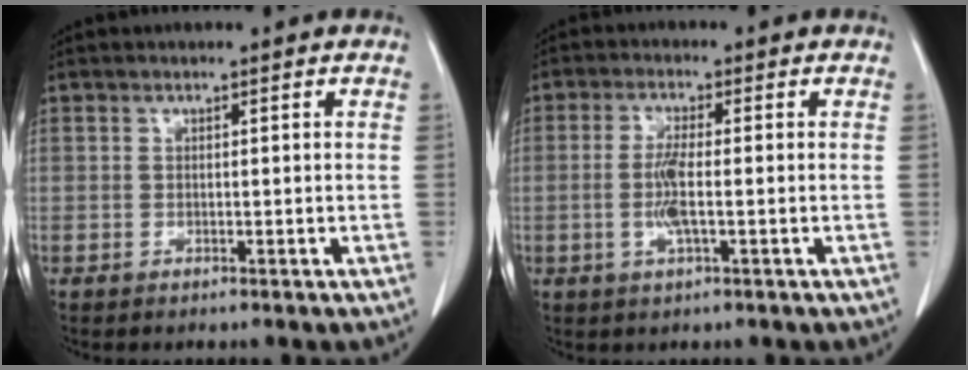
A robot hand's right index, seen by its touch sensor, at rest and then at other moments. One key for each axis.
{"total": 4.5, "fx": -0.7, "fy": 0.6, "fz": 4.4, "tx": -0.096, "ty": -0.006, "tz": -0.015}